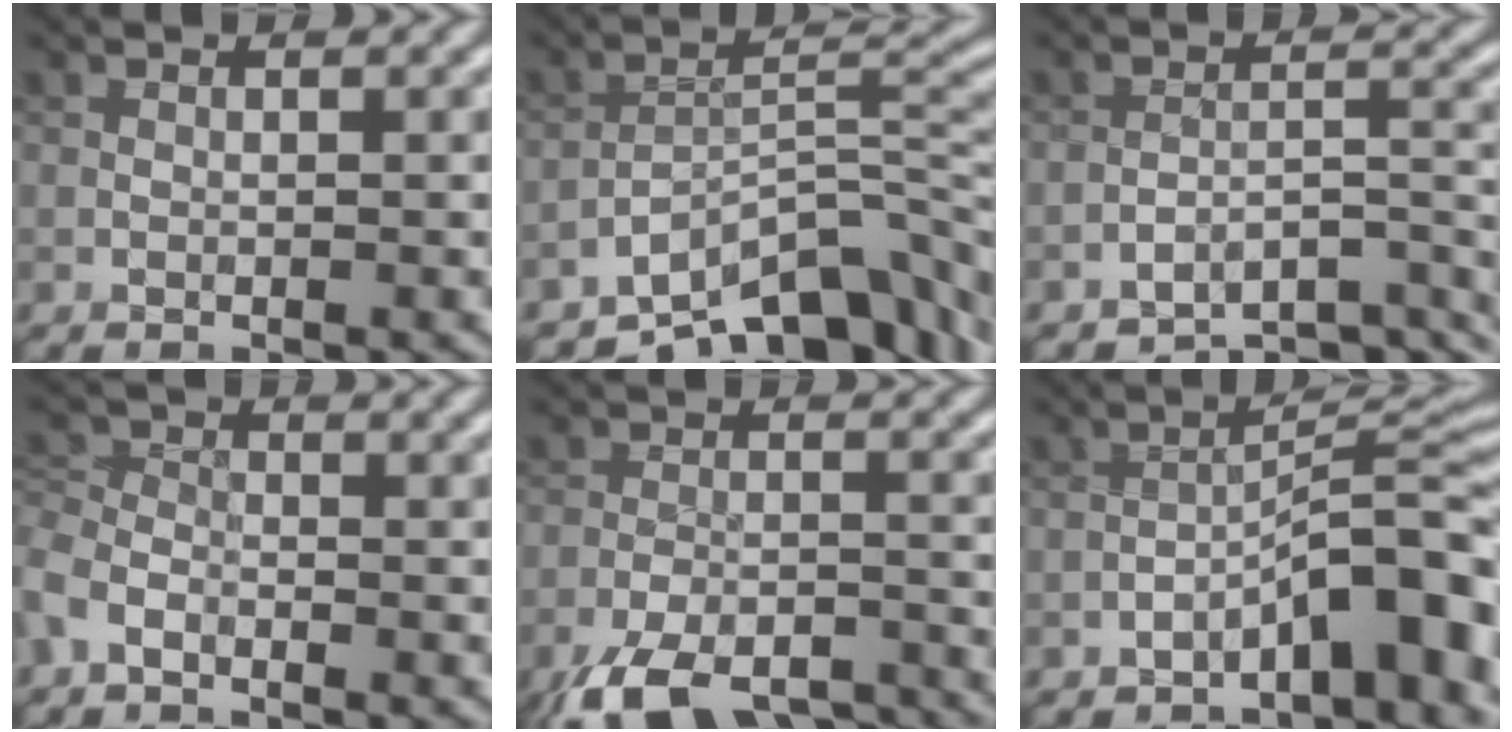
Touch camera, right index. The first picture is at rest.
{"total": 10.1, "force": [-7.8, 3.5, 5.4], "torque": [-0.057, 0.003, -0.143]}
{"total": 7.5, "force": [-6.9, 1.5, 2.5], "torque": [-0.027, -0.006, -0.104]}
{"total": 2.6, "force": [-1.7, 1.4, 1.4], "torque": [-0.030, 0.000, -0.050]}
{"total": 10.2, "force": [-8.2, 3.6, 4.9], "torque": [-0.081, -0.032, -0.125]}
{"total": 6.9, "force": [-4.0, 1.6, 5.4], "torque": [-0.072, 0.027, -0.065]}